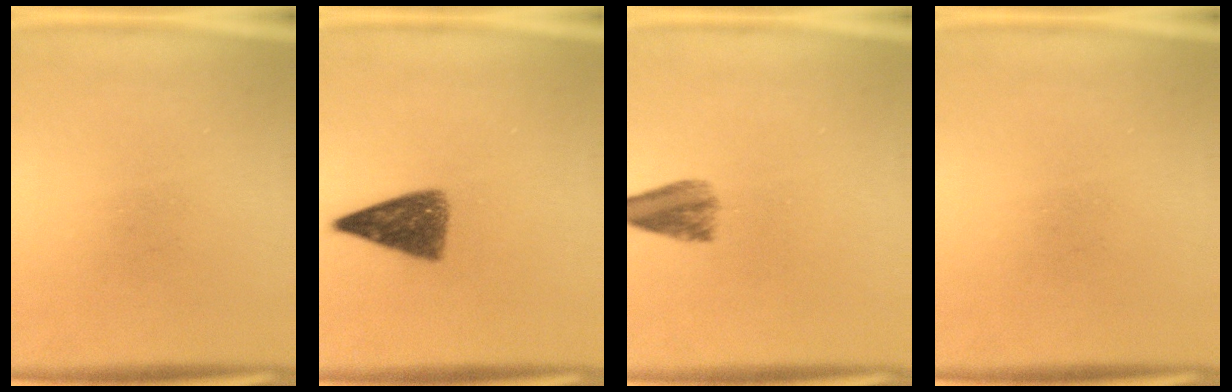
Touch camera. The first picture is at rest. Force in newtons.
{"total": 6.8}
{"total": 4.1}
{"total": 0.0}